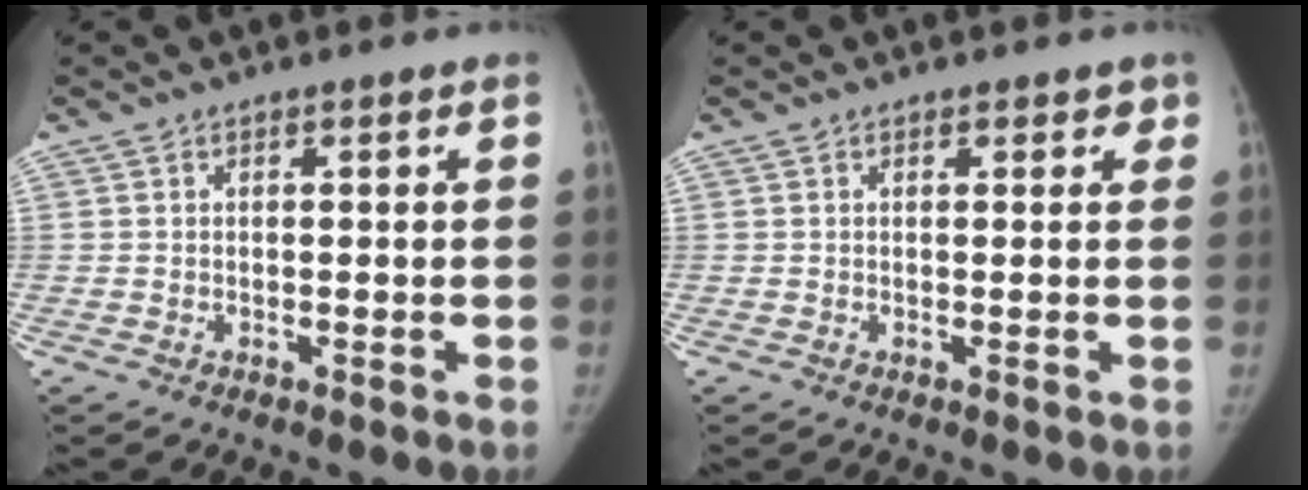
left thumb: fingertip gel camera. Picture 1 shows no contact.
{"total": 1.7, "force": [1.0, 1.0, 0.9], "torque": [0.007, -0.002, 0.008]}